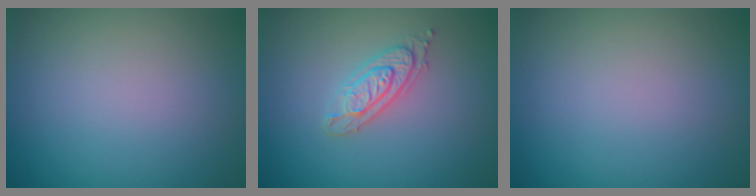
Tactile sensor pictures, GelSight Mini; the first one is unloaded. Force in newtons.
{"total": 2.4, "press": 2.2, "slide": 0.8}
{"total": 0.0}